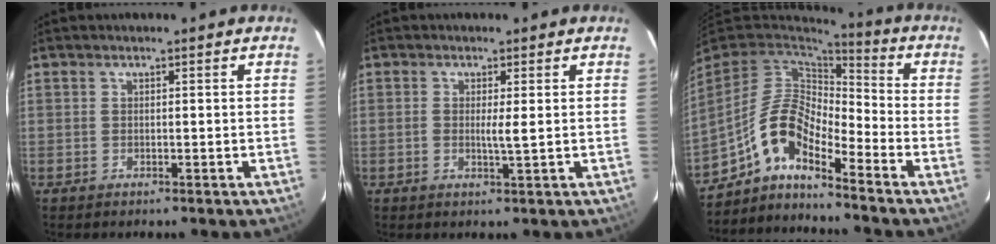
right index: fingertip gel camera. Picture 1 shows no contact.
{"total": 2.1, "force": [0.1, 0.0, 2.1], "torque": [-0.040, -0.003, 0.000]}
{"total": 11.5, "force": [-7.5, 3.3, 8.0], "torque": [-0.162, 0.028, -0.138]}